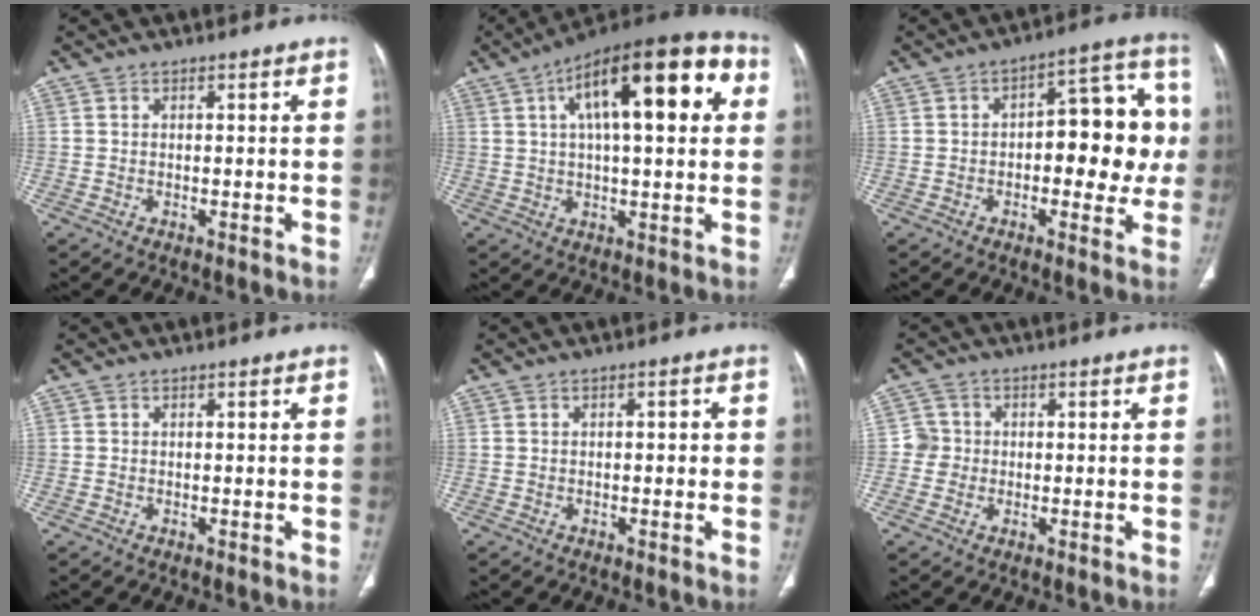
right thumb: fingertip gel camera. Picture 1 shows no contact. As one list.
[{"total": 22.7, "force": [6.6, 8.5, 20.1], "torque": [-0.287, 0.027, 0.092]}, {"total": 15.7, "force": [-0.2, 7.9, 13.6], "torque": [-0.121, 0.041, -0.005]}, {"total": 0.0}, {"total": 1.7, "force": [0.0, 0.8, 1.4], "torque": [-0.015, 0.002, -0.001]}, {"total": 3.0, "force": [-0.2, 3.0, 0.2], "torque": [0.019, 0.010, -0.010]}]